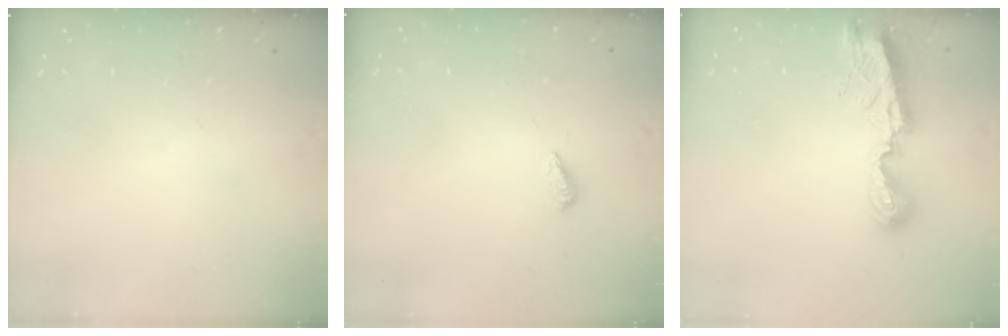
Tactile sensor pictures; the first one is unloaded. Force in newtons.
{"total": 4.8, "press": 4.8, "slide": 0.4}
{"total": 9.2, "press": 9.2, "slide": 0.6}